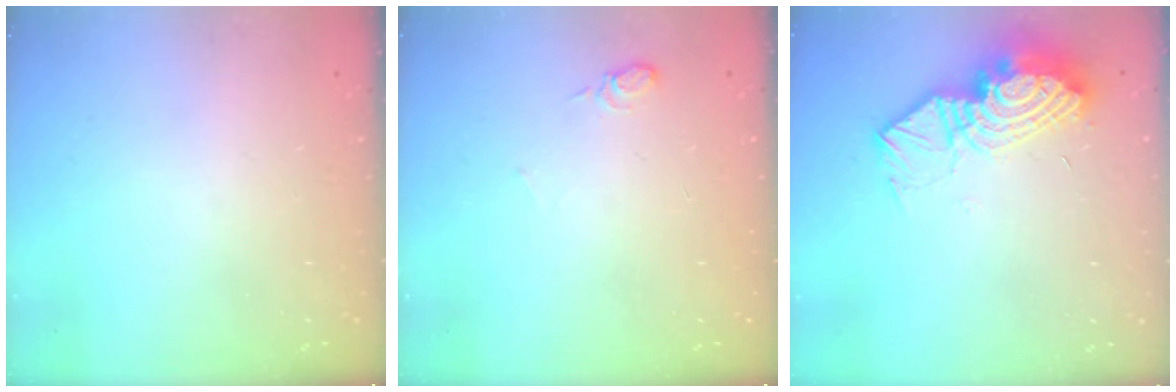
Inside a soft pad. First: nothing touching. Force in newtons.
{"total": 5.6, "press": 5.5, "slide": 1.4}
{"total": 18.7, "press": 16.6, "slide": 8.7}